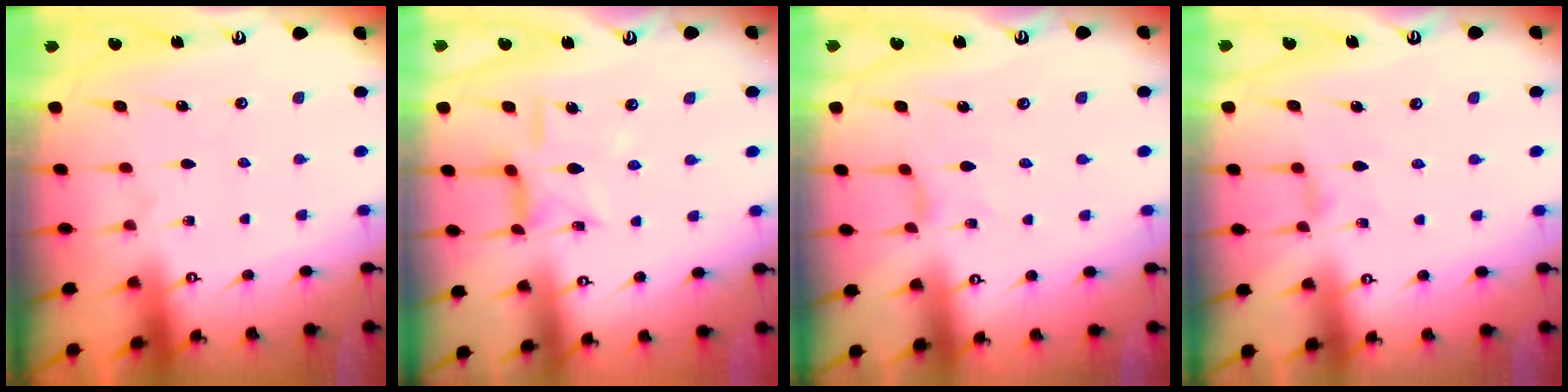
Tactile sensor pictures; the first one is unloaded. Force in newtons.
{"total": 9.1, "press": 9.1, "slide": 0.6}
{"total": 1.4, "press": 1.4, "slide": 0.3}
{"total": 2.3, "press": 2.2, "slide": 0.5}